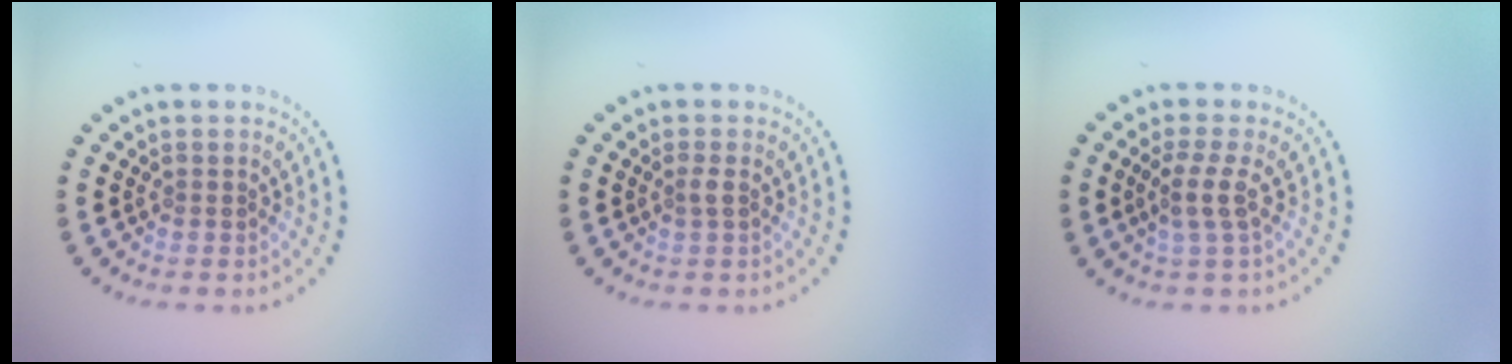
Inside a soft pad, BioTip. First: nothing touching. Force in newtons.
{"total": 0.8, "press": 0.5, "slide": 0.5}
{"total": 2.1, "press": 1.5, "slide": 1.4}